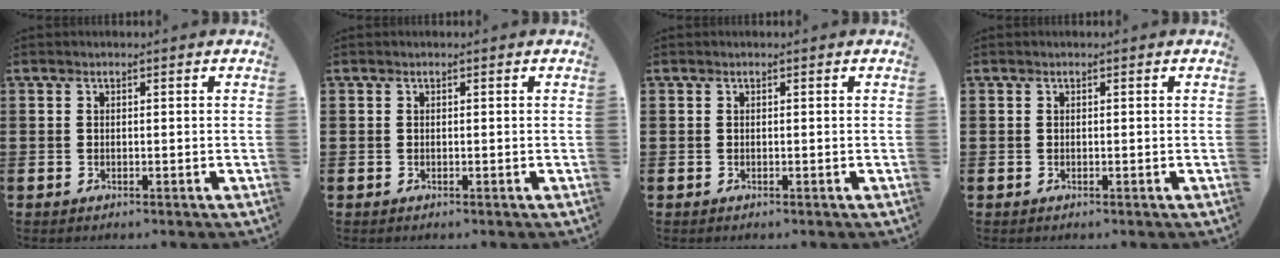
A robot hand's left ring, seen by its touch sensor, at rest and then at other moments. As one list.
[{"total": 0.0}, {"total": 0.0}, {"total": 0.0}]